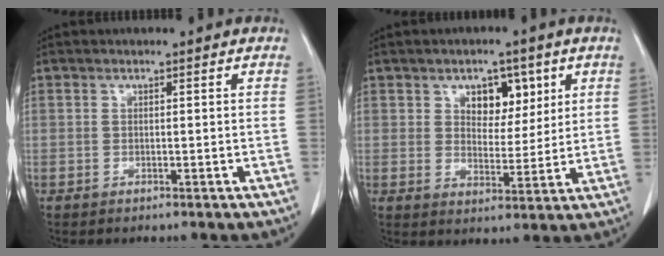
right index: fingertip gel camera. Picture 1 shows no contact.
{"total": 6.6, "force": [3.1, 4.0, 4.1], "torque": [-0.054, 0.007, 0.051]}